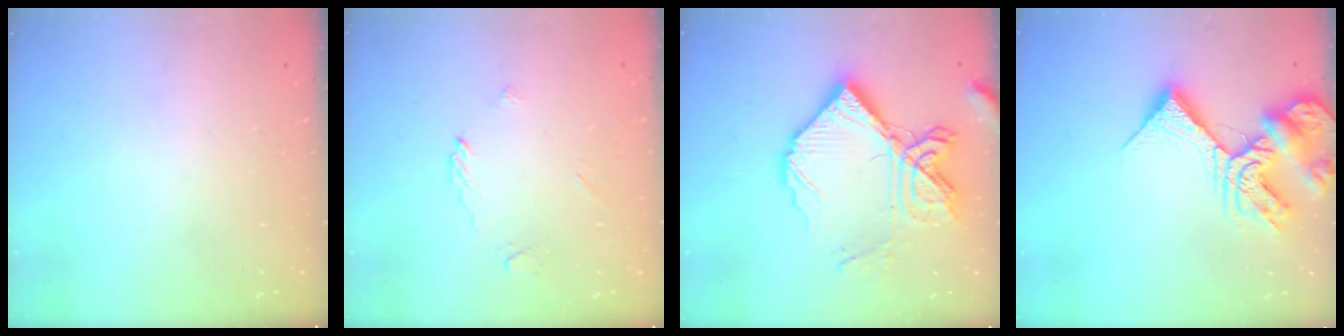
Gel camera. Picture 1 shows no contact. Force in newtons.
{"total": 2.7, "press": 2.7, "slide": 0.2}
{"total": 20.1, "press": 20.0, "slide": 2.2}
{"total": 13.8, "press": 13.7, "slide": 1.8}